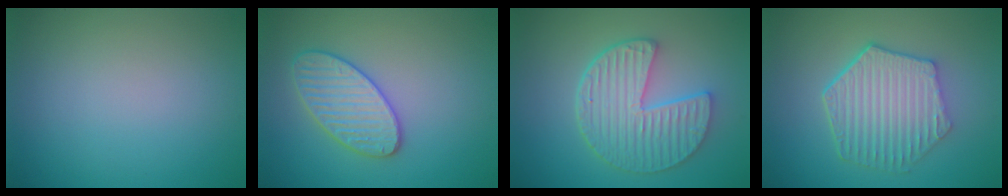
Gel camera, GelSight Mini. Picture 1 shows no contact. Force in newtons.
{"total": 3.6, "press": 3.6, "slide": 0.2}
{"total": 6.0, "press": 4.8, "slide": 3.6}
{"total": 6.1, "press": 4.7, "slide": 3.9}